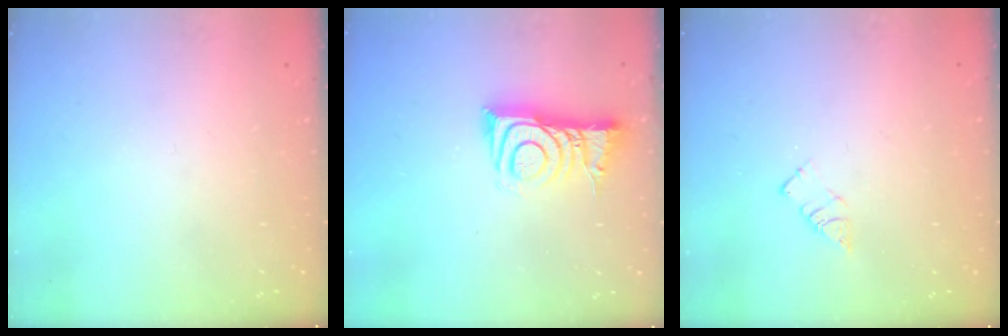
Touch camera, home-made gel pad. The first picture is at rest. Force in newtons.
{"total": 8.3, "press": 8.3, "slide": 0.7}
{"total": 3.3, "press": 3.3, "slide": 0.3}